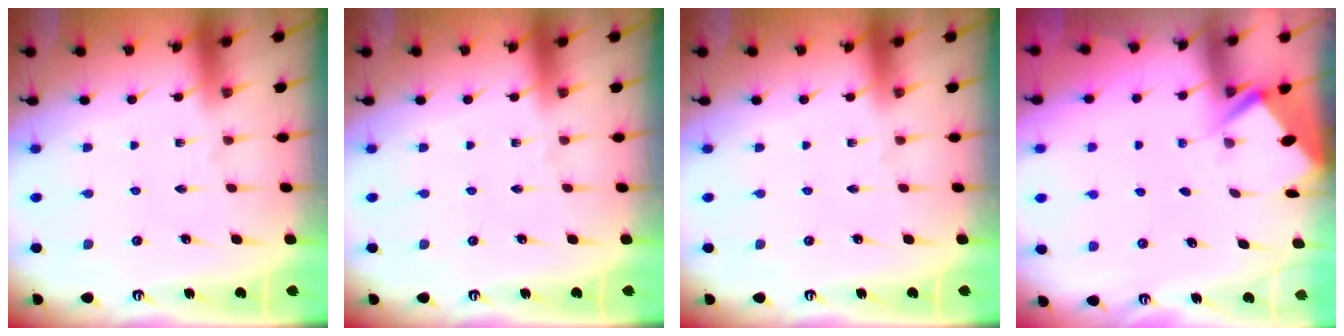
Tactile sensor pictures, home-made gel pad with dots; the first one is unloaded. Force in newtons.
{"total": 0.0}
{"total": 0.0}
{"total": 2.8, "press": 2.8, "slide": 0.3}